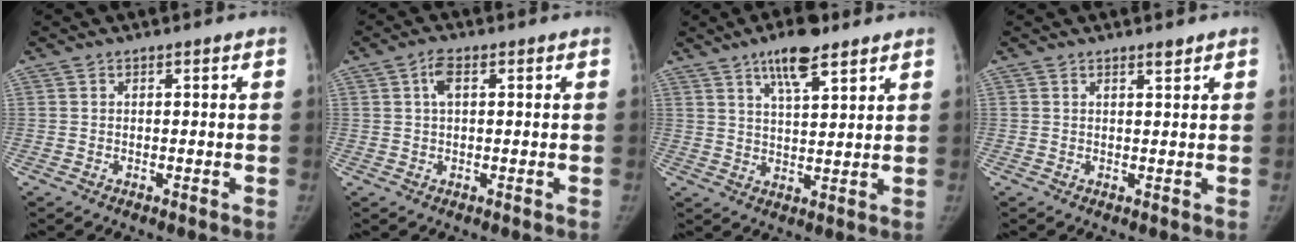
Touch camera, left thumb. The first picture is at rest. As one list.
[{"total": 3.0, "force": [0.8, 1.6, 2.4], "torque": [-0.048, 0.009, 0.015]}, {"total": 8.8, "force": [5.7, 2.8, 6.1], "torque": [-0.087, -0.028, 0.095]}, {"total": 1.2, "force": [1.0, 0.2, 0.6], "torque": [-0.003, -0.009, 0.018]}]